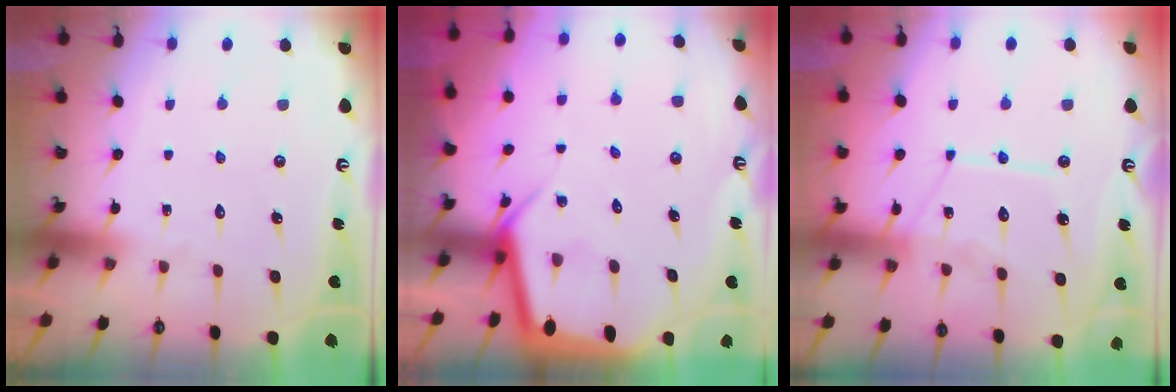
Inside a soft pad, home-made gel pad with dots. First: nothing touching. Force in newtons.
{"total": 6.3, "press": 6.3, "slide": 0.6}
{"total": 12.5, "press": 12.4, "slide": 1.1}